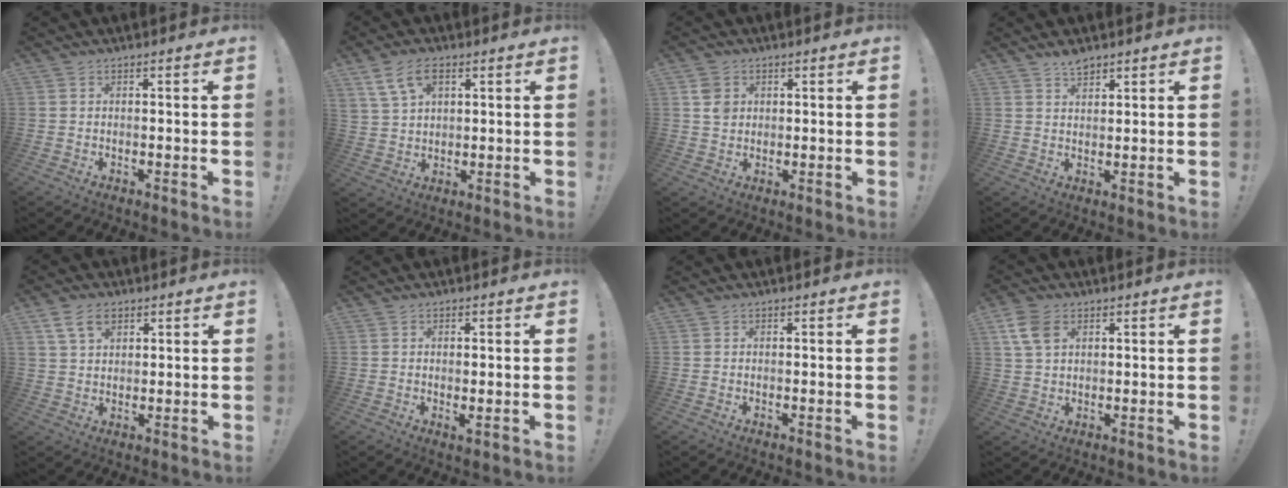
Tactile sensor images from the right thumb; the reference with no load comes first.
{"total": 8.9, "force": [4.4, 5.4, 5.6], "torque": [-0.091, -0.006, 0.085]}
{"total": 4.2, "force": [1.6, 3.6, 1.6], "torque": [-0.013, -0.003, 0.028]}
{"total": 3.7, "force": [3.1, 1.5, 1.4], "torque": [-0.022, -0.017, 0.055]}
{"total": 7.7, "force": [4.2, 4.9, 4.2], "torque": [-0.068, -0.006, 0.081]}
{"total": 1.7, "force": [0.4, 0.4, 1.6], "torque": [-0.025, -0.003, 0.007]}
{"total": 0.0}
{"total": 7.4, "force": [3.2, 4.8, 4.6], "torque": [-0.085, -0.006, 0.065]}